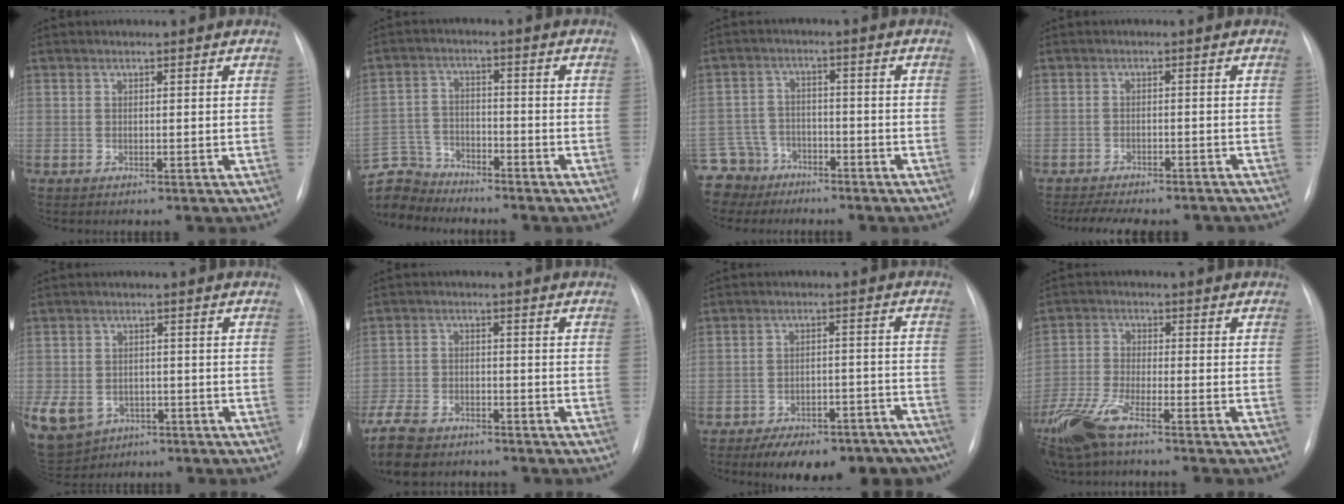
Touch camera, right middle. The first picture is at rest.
{"total": 9.4, "force": [-8.9, 3.1, 0.0], "torque": [-0.016, 0.014, -0.173]}
{"total": 8.2, "force": [-6.3, 5.3, 0.1], "torque": [-0.018, 0.008, -0.111]}
{"total": 11.4, "force": [-10.0, 3.2, 4.4], "torque": [-0.074, 0.004, -0.126]}
{"total": 21.9, "force": [-9.5, 17.5, 9.1], "torque": [-0.323, -0.013, -0.135]}
{"total": 10.7, "force": [-8.0, 5.3, 4.8], "torque": [-0.110, -0.015, -0.137]}
{"total": 17.9, "force": [-14.5, 6.9, 8.0], "torque": [-0.088, 0.026, -0.187]}
{"total": 9.7, "force": [-7.0, 1.6, 6.5], "torque": [-0.146, -0.021, -0.139]}